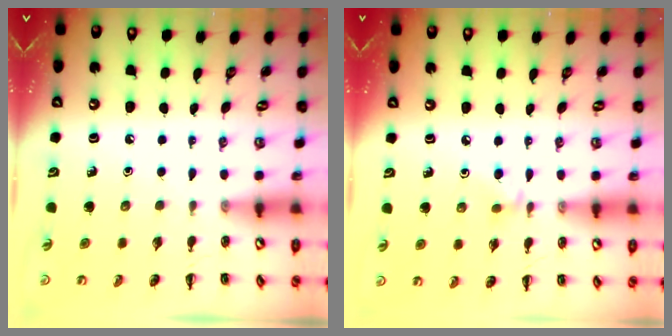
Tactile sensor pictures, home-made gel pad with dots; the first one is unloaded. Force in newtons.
{"total": 3.8, "press": 3.5, "slide": 1.6}